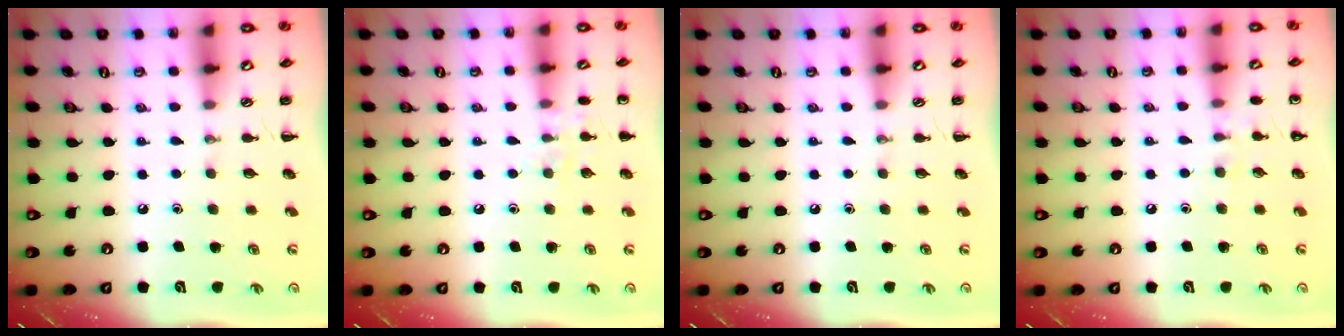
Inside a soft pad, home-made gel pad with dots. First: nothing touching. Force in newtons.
{"total": 6.6, "press": 6.4, "slide": 1.3}
{"total": 0.0}
{"total": 6.2, "press": 6.0, "slide": 1.9}